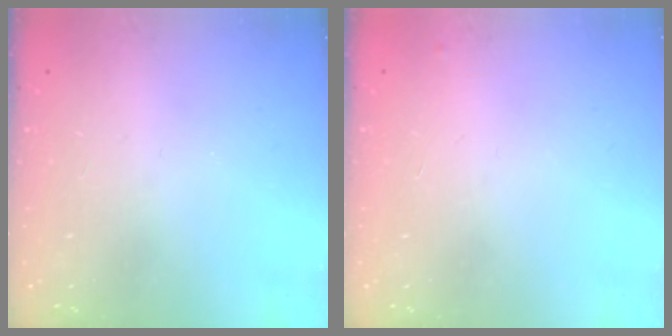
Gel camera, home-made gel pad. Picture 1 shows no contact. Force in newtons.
{"total": 3.2, "press": 3.2, "slide": 0.4}